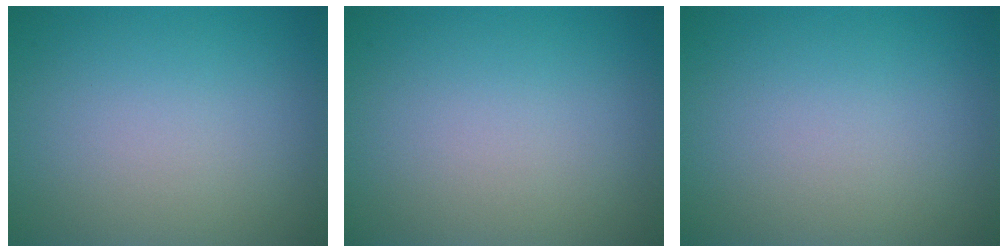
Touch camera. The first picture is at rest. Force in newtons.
{"total": 0.0}
{"total": 0.0}